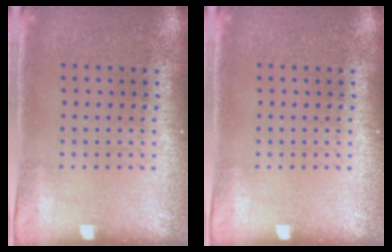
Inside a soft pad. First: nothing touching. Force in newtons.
{"total": 0.0}